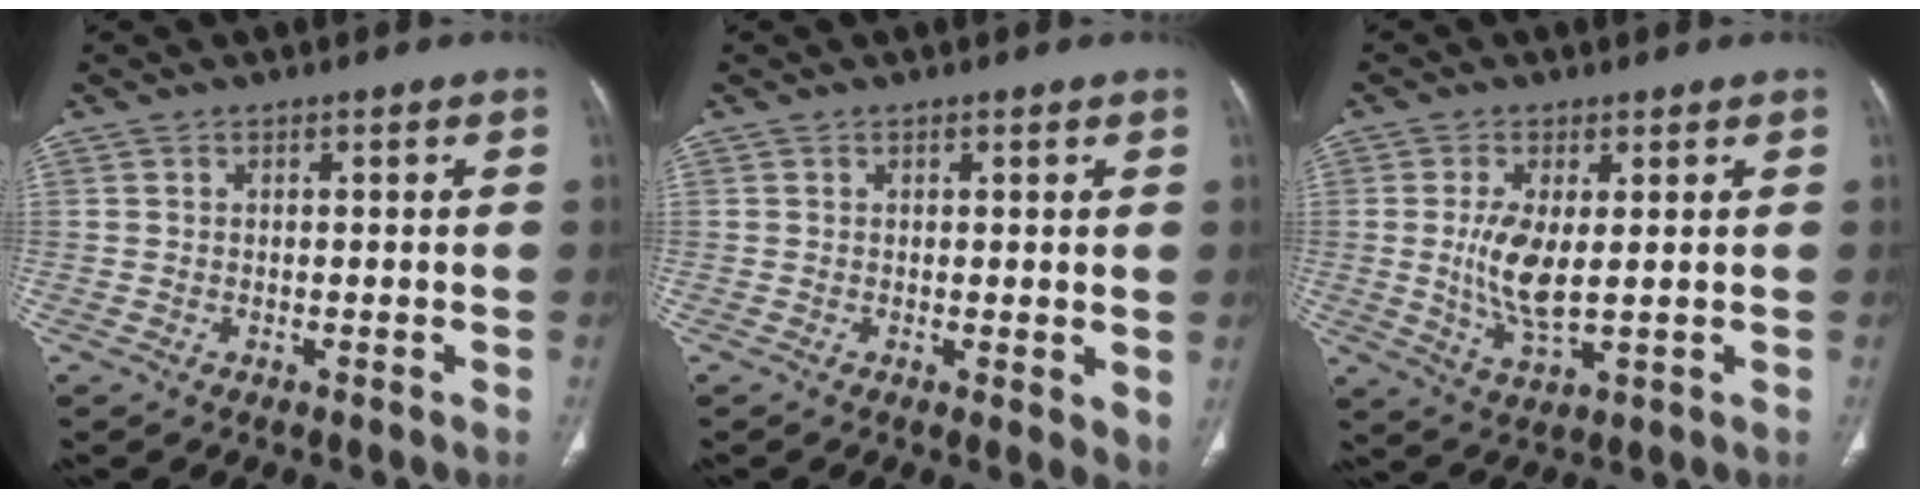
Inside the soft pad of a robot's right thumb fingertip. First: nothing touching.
{"total": 3.2, "force": [0.3, 1.3, 3.0], "torque": [-0.039, -0.012, 0.005]}
{"total": 7.6, "force": [0.6, 2.9, 7.0], "torque": [-0.149, -0.019, 0.018]}